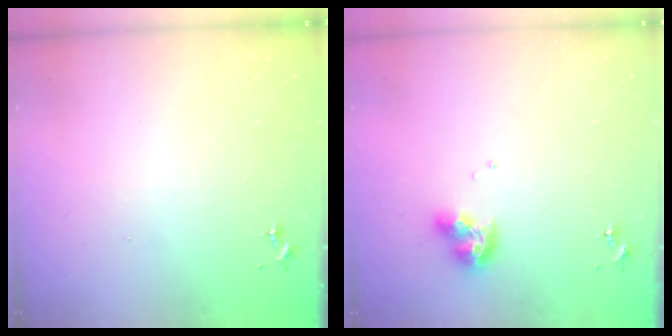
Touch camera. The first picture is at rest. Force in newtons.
{"total": 9.7, "press": 9.7, "slide": 0.8}